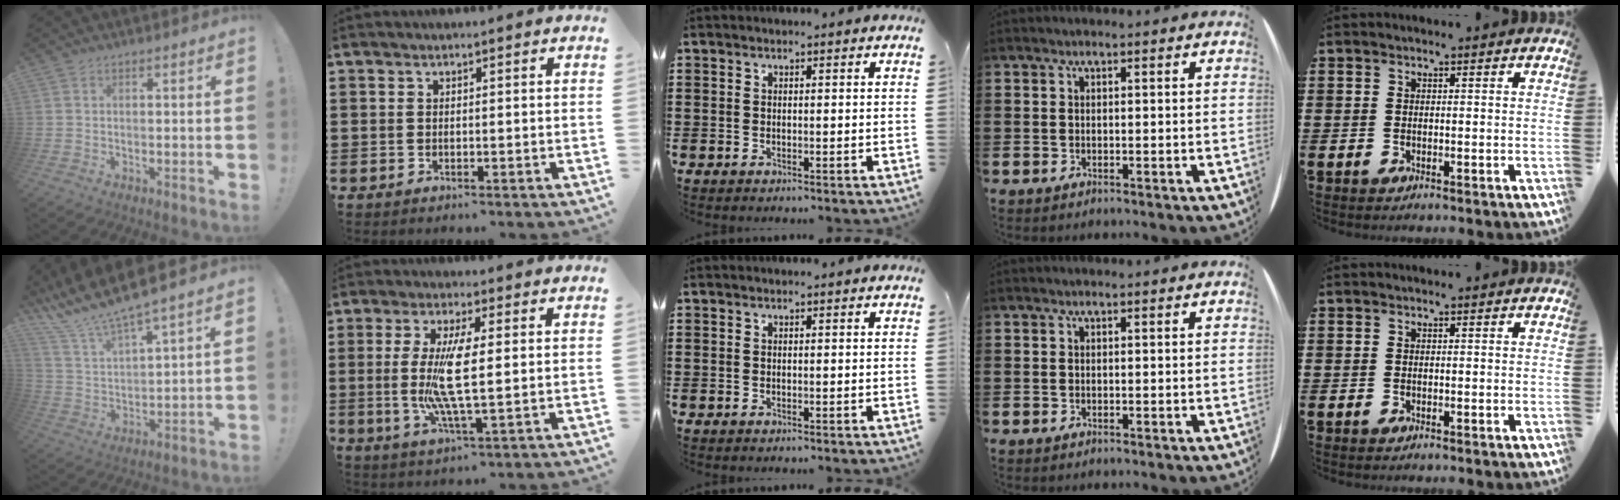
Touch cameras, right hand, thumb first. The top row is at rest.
{"thumb": {"total": 11.4, "force": [10.3, 0.7, 4.8], "torque": [-0.118, -0.086, 0.181]}, "index": {"total": 9.1, "force": [0.4, 1.6, 8.9], "torque": [-0.181, -0.013, 0.003]}}